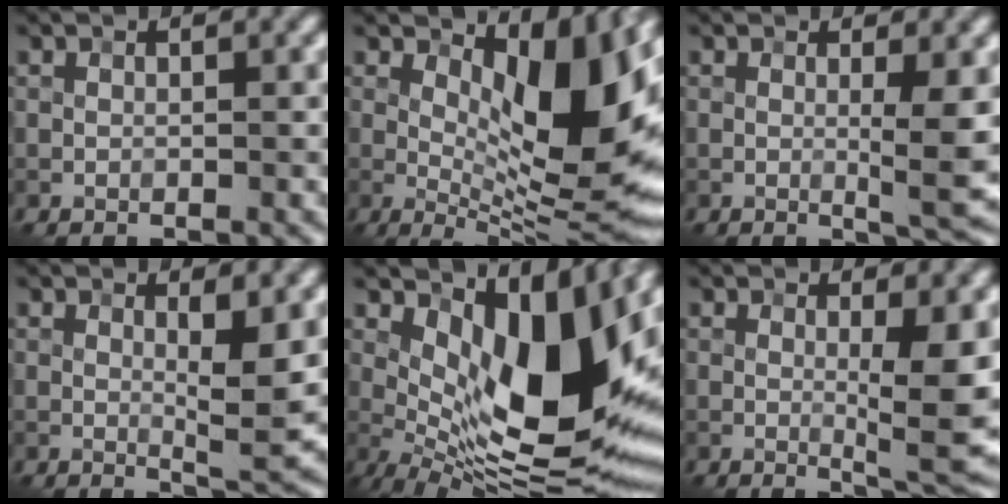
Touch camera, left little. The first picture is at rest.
{"total": 11.3, "force": [2.7, 4.2, 10.1], "torque": [-0.135, -0.004, 0.048]}
{"total": 3.9, "force": [0.1, 0.6, 3.8], "torque": [-0.055, -0.007, 0.005]}
{"total": 3.8, "force": [0.7, 0.7, 3.7], "torque": [-0.058, -0.013, 0.014]}
{"total": 14.1, "force": [2.1, 6.2, 12.5], "torque": [-0.185, -0.013, 0.039]}
{"total": 5.8, "force": [0.3, 1.2, 5.7], "torque": [-0.078, -0.012, 0.009]}